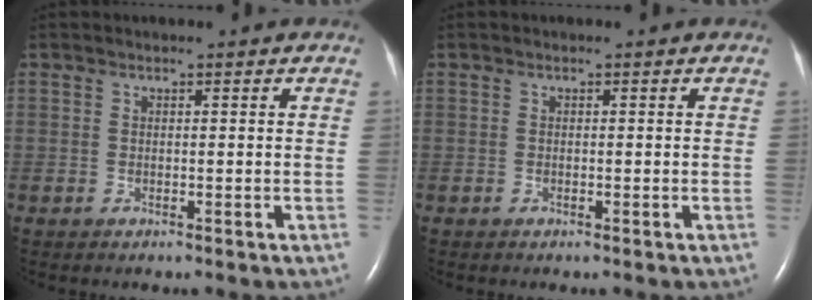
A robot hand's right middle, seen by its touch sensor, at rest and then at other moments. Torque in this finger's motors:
{"motor_torque": [0.14, -0.10, 0.11, 0.01]}